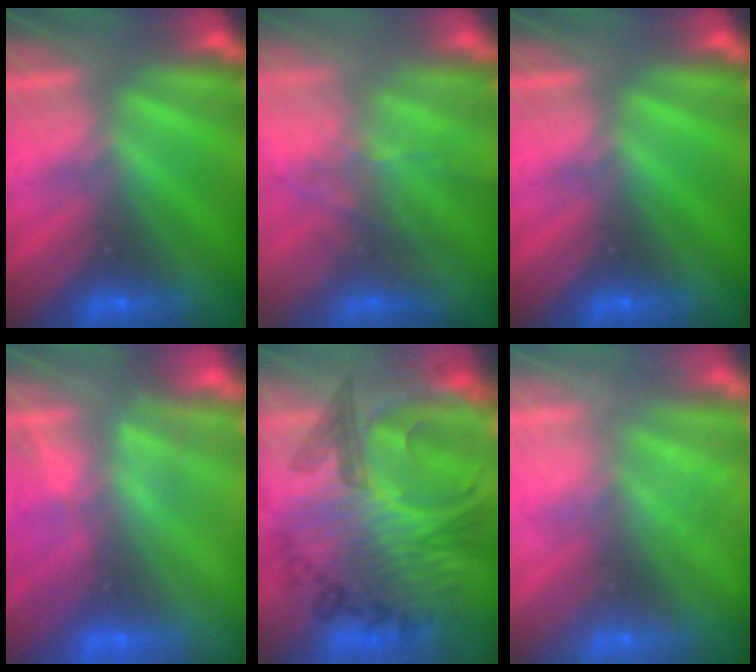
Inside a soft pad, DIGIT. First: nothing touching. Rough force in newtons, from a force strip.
{"total": 9.6}
{"total": 0.0}
{"total": 2.8}
{"total": 6.5}
{"total": 2.4}